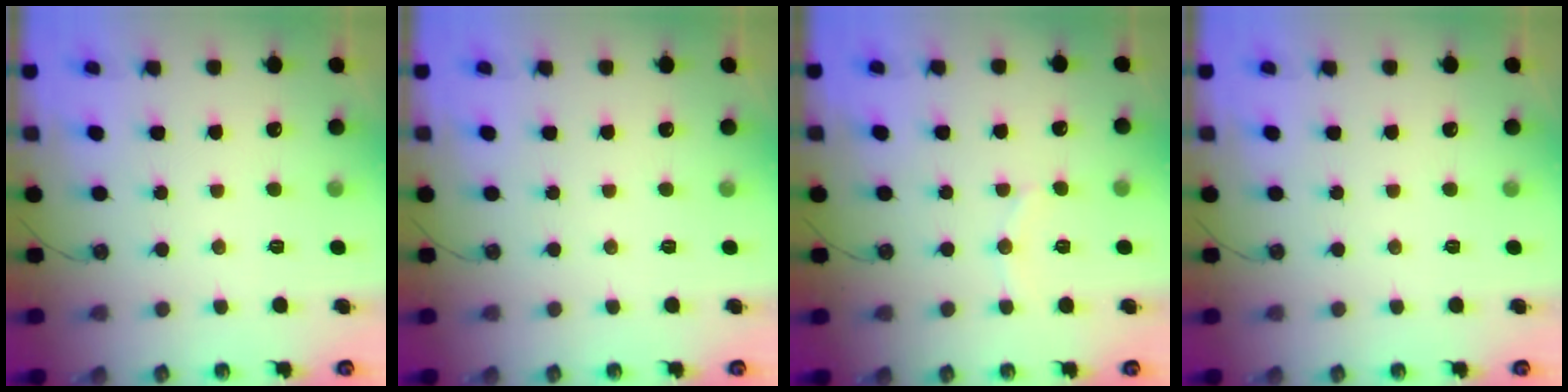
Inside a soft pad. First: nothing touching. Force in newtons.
{"total": 0.0}
{"total": 6.0, "press": 6.0, "slide": 0.5}
{"total": 0.0}